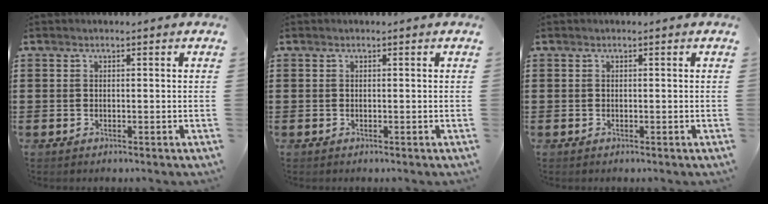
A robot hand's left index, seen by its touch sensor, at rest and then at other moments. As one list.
[{"total": 0.0}, {"total": 0.0}]